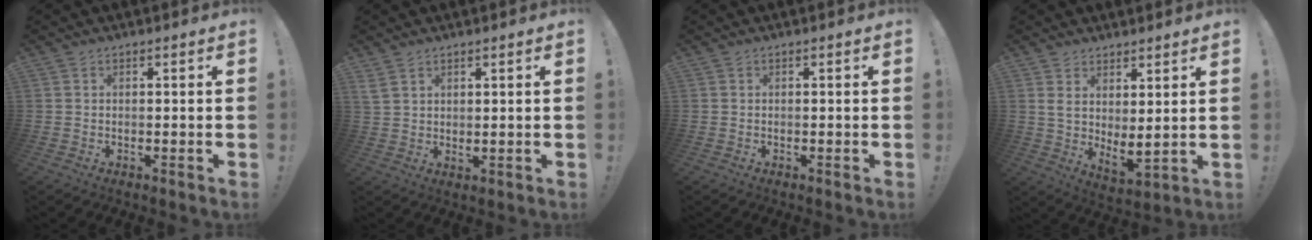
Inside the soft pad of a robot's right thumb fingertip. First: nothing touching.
{"total": 3.3, "force": [2.6, 1.1, 1.7], "torque": [-0.031, -0.015, 0.051]}
{"total": 0.0}
{"total": 5.3, "force": [3.7, 0.8, 3.6], "torque": [-0.055, -0.046, 0.068]}